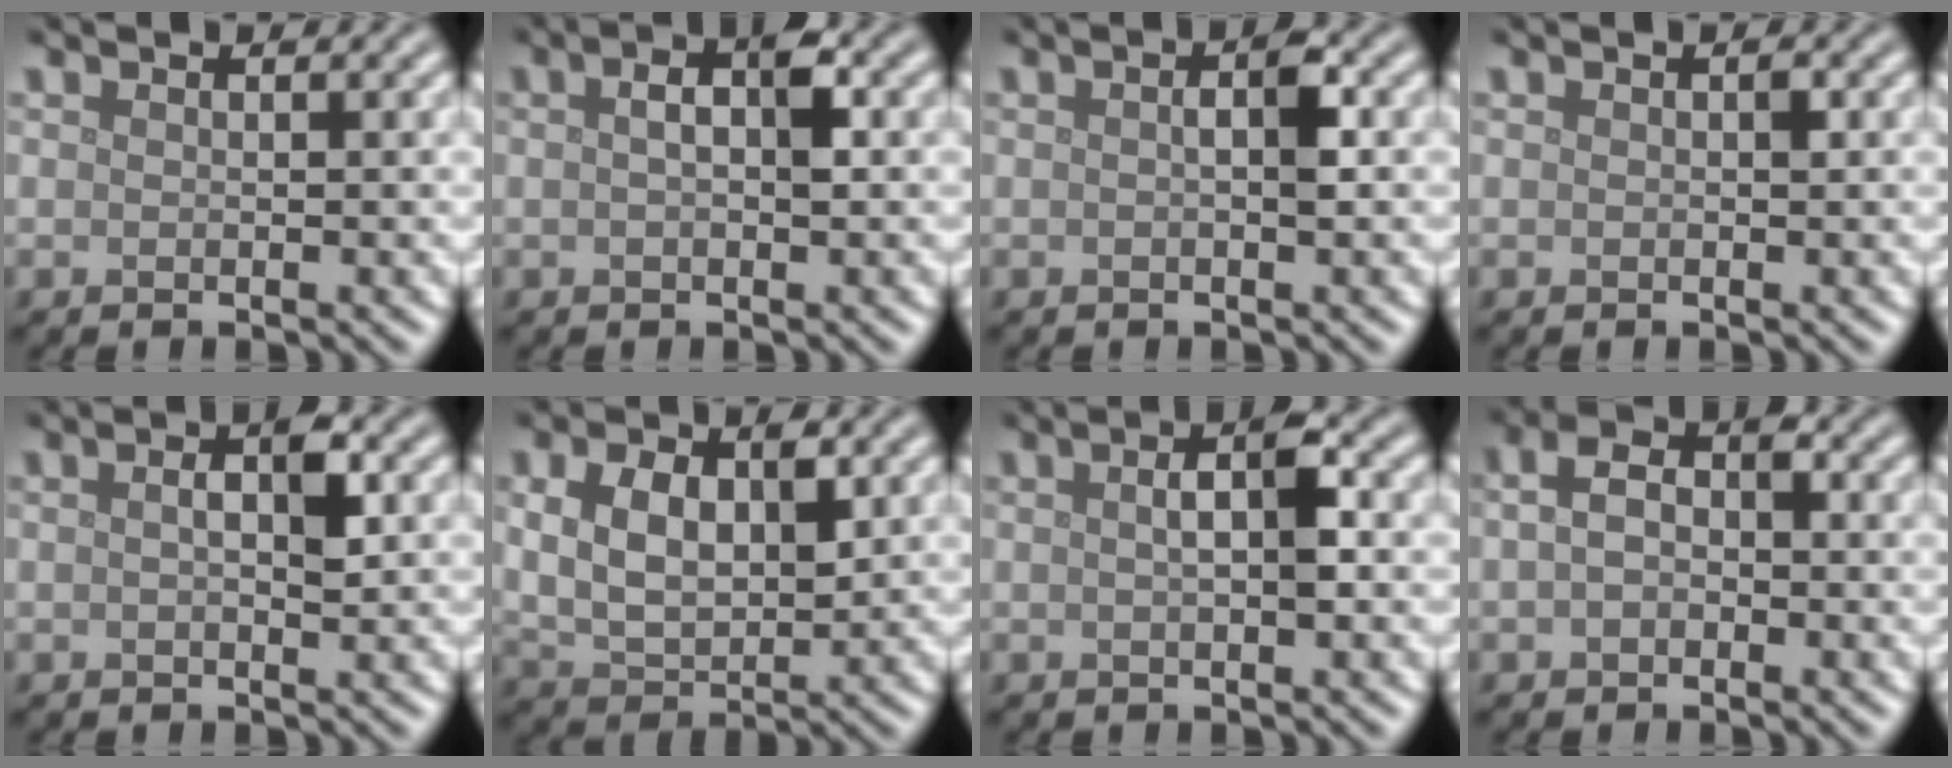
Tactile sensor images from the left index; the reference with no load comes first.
{"total": 3.0, "force": [0.4, 1.1, 2.8], "torque": [-0.047, 0.008, 0.003]}
{"total": 1.9, "force": [0.1, 0.4, 1.9], "torque": [-0.030, 0.005, 0.001]}
{"total": 0.5, "force": [0.1, 0.2, 0.5], "torque": [-0.007, 0.000, 0.000]}
{"total": 2.5, "force": [0.4, 0.7, 2.4], "torque": [-0.040, 0.006, 0.002]}
{"total": 5.4, "force": [1.2, 3.2, 4.2], "torque": [-0.083, -0.002, 0.023]}
{"total": 3.0, "force": [0.3, 0.7, 2.9], "torque": [-0.051, 0.008, 0.003]}
{"total": 2.9, "force": [0.1, 1.9, 2.2], "torque": [-0.043, 0.009, -0.006]}